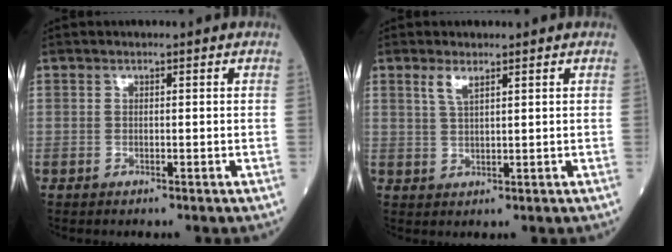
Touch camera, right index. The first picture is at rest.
{"total": 2.4, "force": [1.6, 0.4, 1.8], "torque": [-0.043, -0.001, 0.033]}